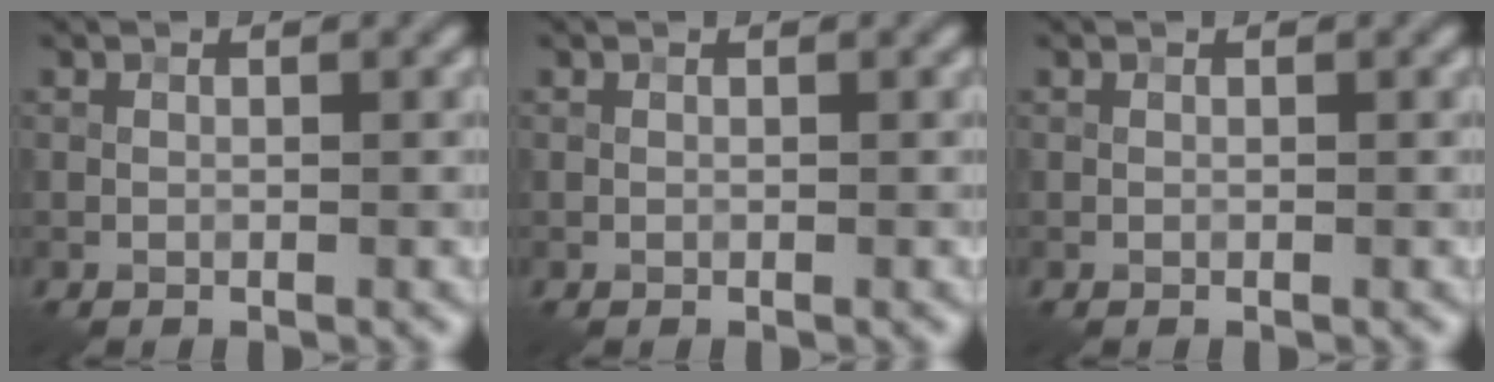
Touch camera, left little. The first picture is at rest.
{"total": 0.0}
{"total": 0.0}